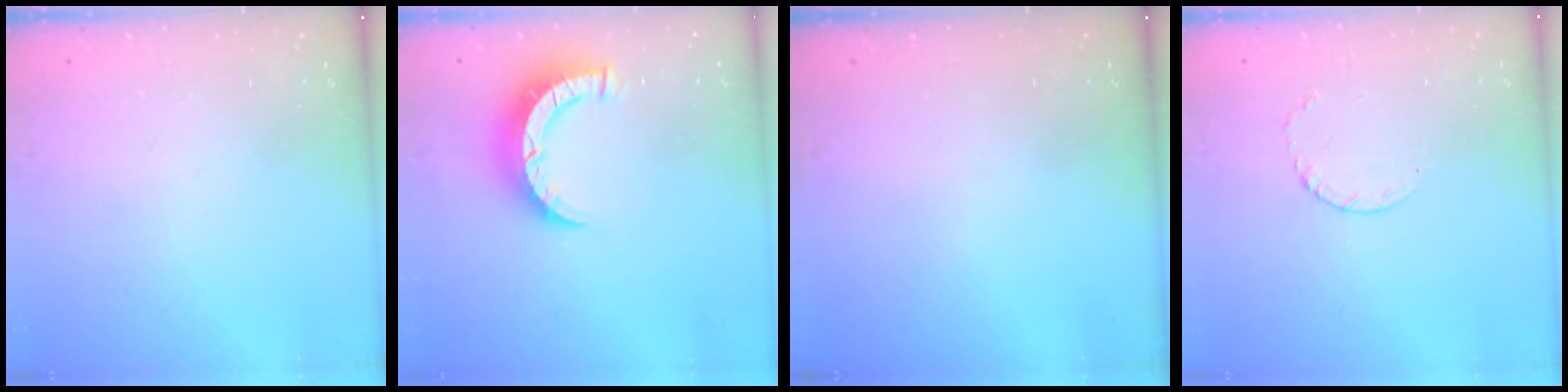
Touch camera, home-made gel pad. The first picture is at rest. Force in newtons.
{"total": 7.9, "press": 7.9, "slide": 1.0}
{"total": 0.0}
{"total": 3.2, "press": 3.2, "slide": 0.4}